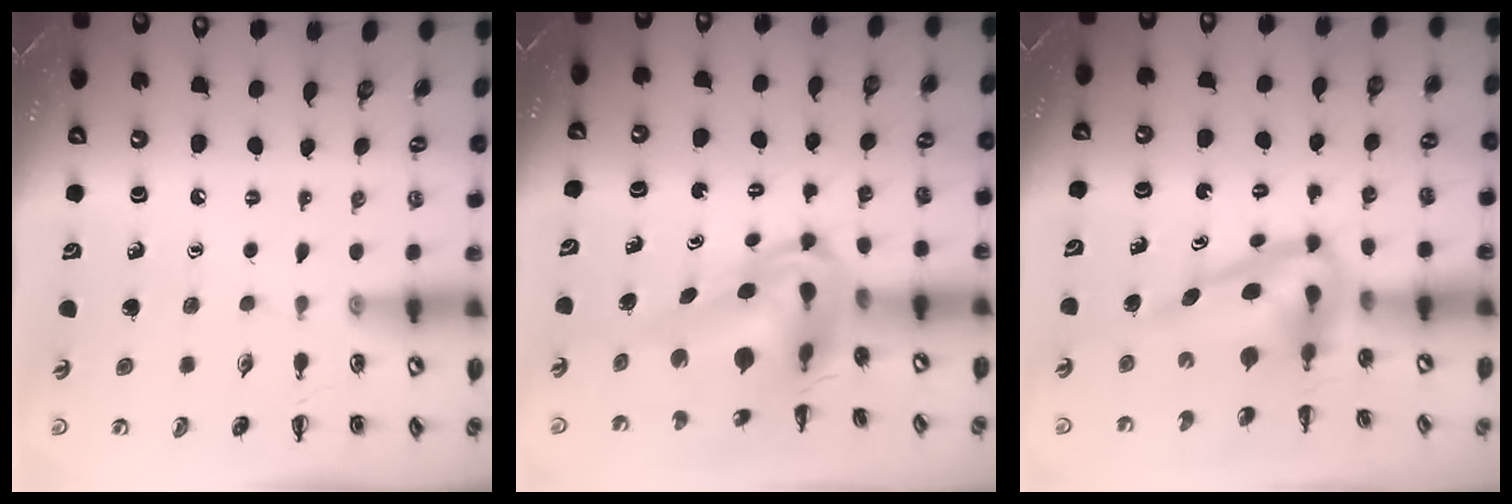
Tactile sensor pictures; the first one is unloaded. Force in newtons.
{"total": 8.6, "press": 8.1, "slide": 2.9}
{"total": 6.8, "press": 6.5, "slide": 1.9}